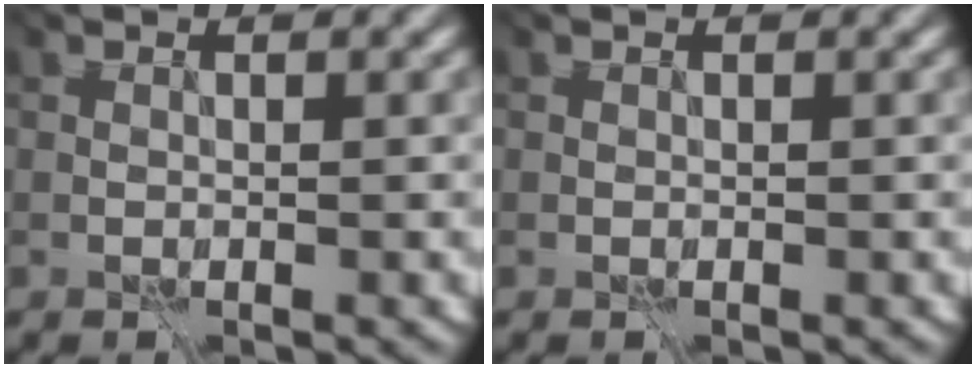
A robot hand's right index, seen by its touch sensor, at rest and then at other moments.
{"total": 0.0}